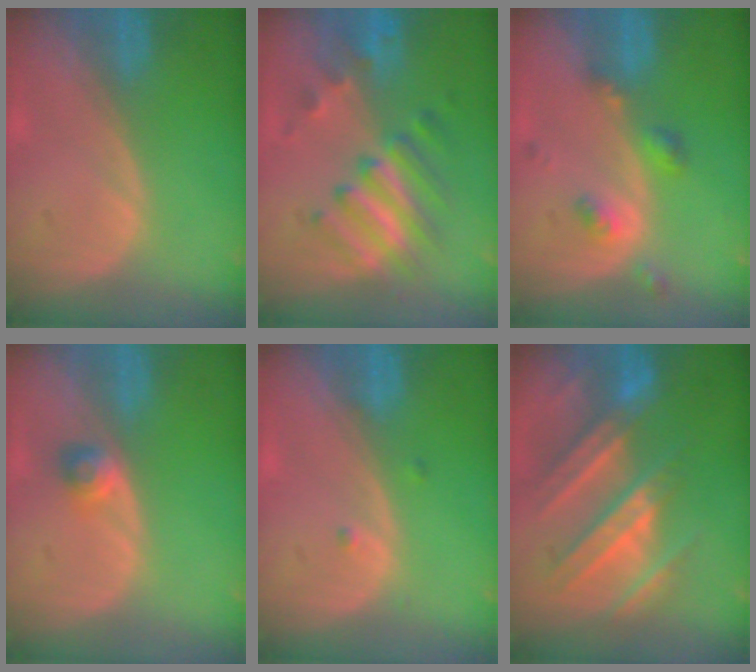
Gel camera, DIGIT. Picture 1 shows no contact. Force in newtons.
{"total": 7.6, "press": 7.5, "slide": 1.1}
{"total": 4.5, "press": 4.0, "slide": 1.9}
{"total": 2.6, "press": 2.3, "slide": 1.2}
{"total": 0.8, "press": 0.8, "slide": 0.2}
{"total": 9.9, "press": 9.5, "slide": 2.8}